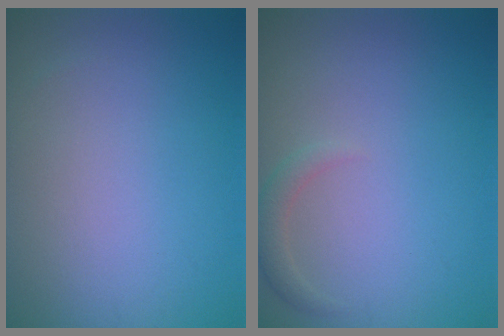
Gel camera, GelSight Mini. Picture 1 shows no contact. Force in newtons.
{"total": 1.3, "press": 1.3, "slide": 0.1}